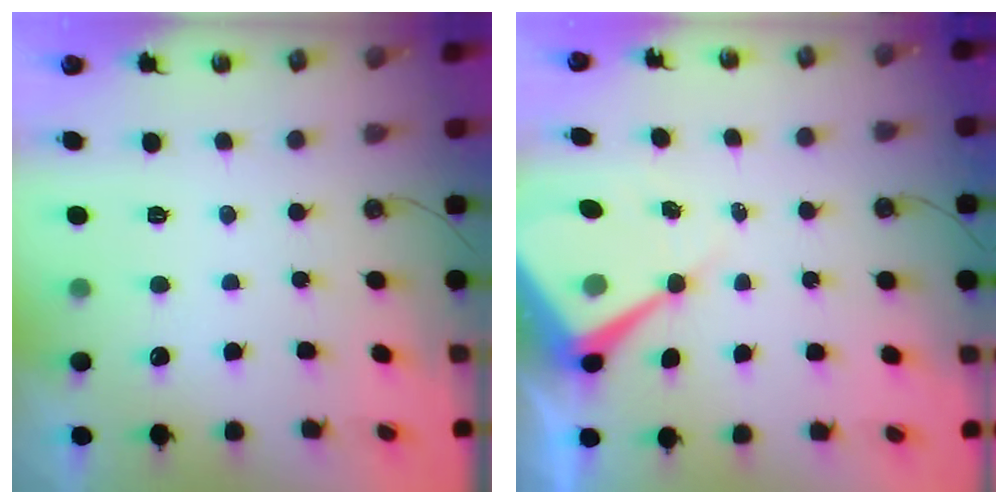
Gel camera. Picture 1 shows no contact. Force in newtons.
{"total": 8.4, "press": 8.3, "slide": 0.7}